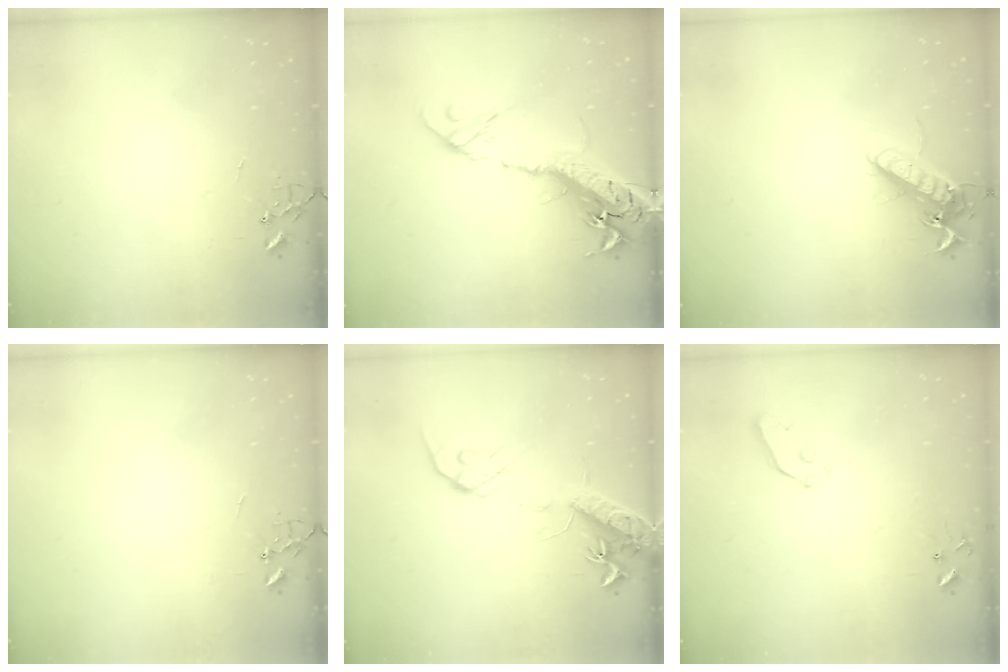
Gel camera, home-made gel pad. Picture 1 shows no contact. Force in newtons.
{"total": 23.7, "press": 23.1, "slide": 5.3}
{"total": 13.5, "press": 13.5, "slide": 1.2}
{"total": 0.0}
{"total": 16.4, "press": 16.1, "slide": 3.0}
{"total": 4.7, "press": 4.6, "slide": 0.7}